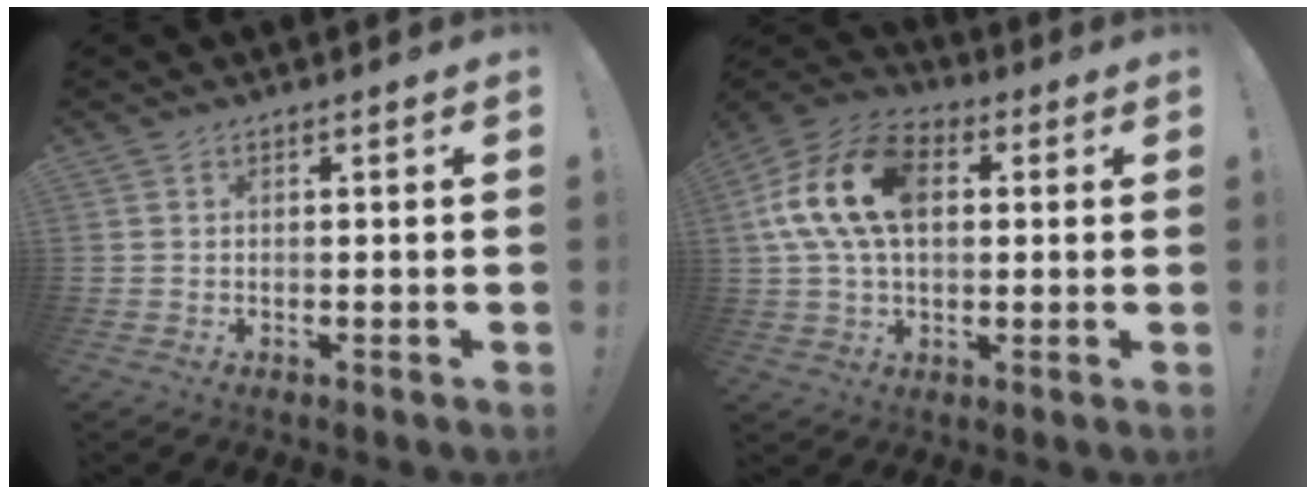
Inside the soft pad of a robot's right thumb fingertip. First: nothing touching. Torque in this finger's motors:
{"motor_torque": [1.78, 2.93, 0.27, 0.13, 0.28]}